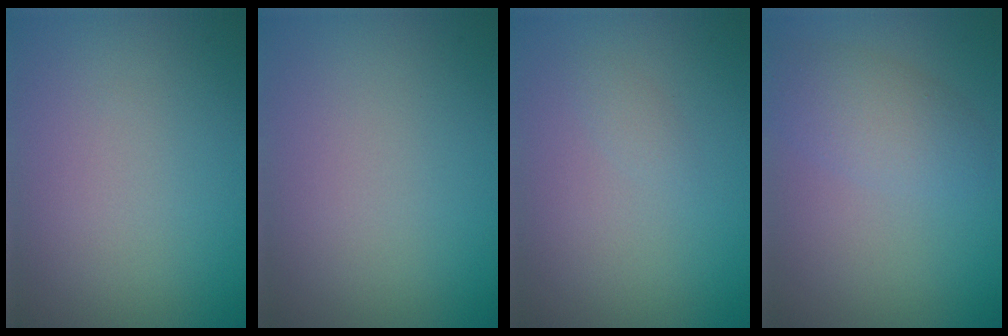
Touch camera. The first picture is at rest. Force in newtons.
{"total": 0.0}
{"total": 0.7, "press": 0.7, "slide": 0.0}
{"total": 3.3, "press": 3.3, "slide": 0.1}